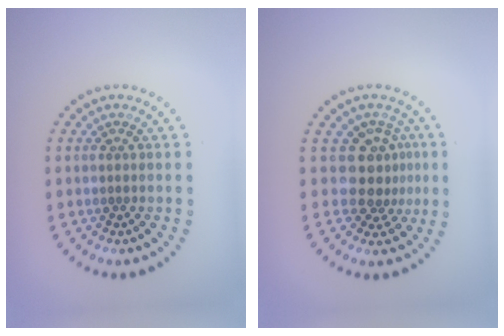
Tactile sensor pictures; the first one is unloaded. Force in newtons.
{"total": 3.2, "press": 2.4, "slide": 2.1}